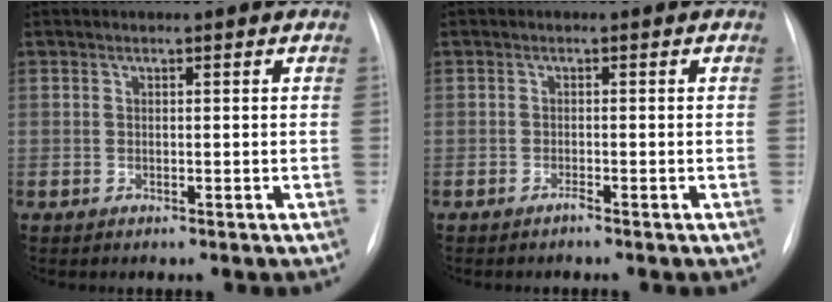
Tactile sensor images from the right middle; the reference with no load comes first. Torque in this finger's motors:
{"motor_torque": [-0.39, -0.34, -0.01, 0.00]}